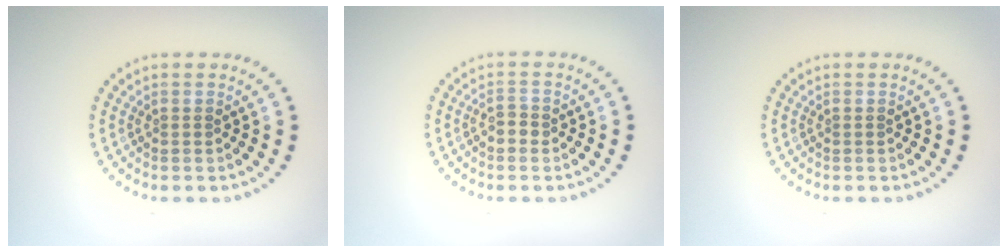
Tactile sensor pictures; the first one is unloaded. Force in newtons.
{"total": 1.2, "press": 1.2, "slide": 0.2}
{"total": 0.0}